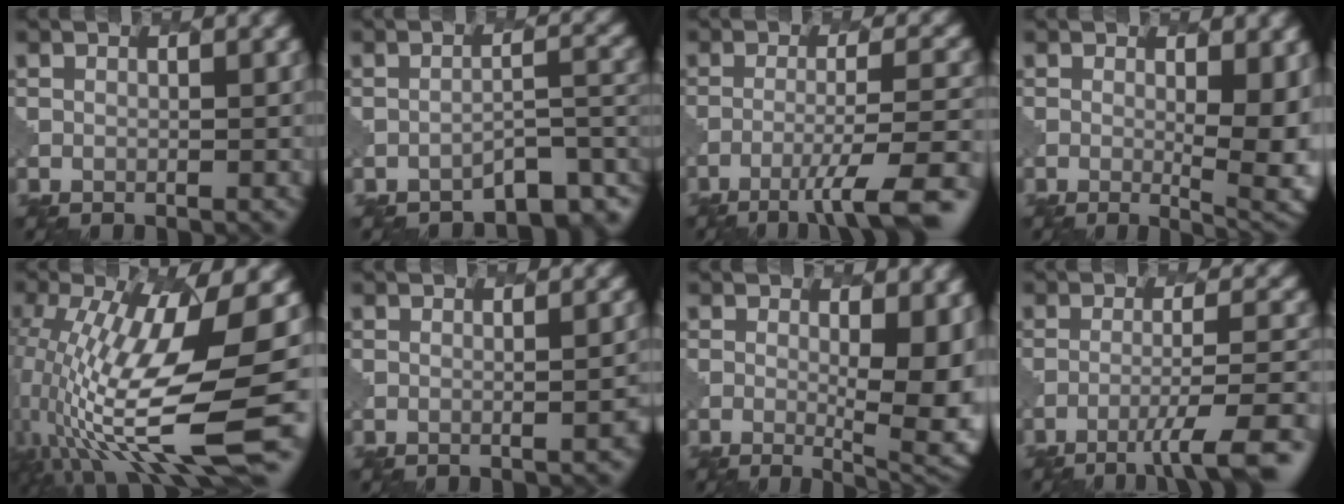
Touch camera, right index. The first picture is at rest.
{"total": 4.2, "force": [-3.4, 1.2, 2.2], "torque": [-0.024, 0.003, -0.046]}
{"total": 7.6, "force": [-4.5, 1.1, 6.0], "torque": [-0.093, 0.005, -0.069]}
{"total": 6.6, "force": [0.3, 2.2, 6.2], "torque": [-0.080, -0.013, 0.010]}
{"total": 13.0, "force": [-1.1, 3.6, 12.5], "torque": [-0.245, -0.019, -0.008]}
{"total": 2.2, "force": [-0.6, 0.7, 2.0], "torque": [-0.013, 0.008, -0.010]}
{"total": 7.7, "force": [0.2, 2.7, 7.2], "torque": [-0.084, -0.010, 0.006]}
{"total": 6.8, "force": [-4.0, 1.0, 5.4], "torque": [-0.081, 0.006, -0.061]}